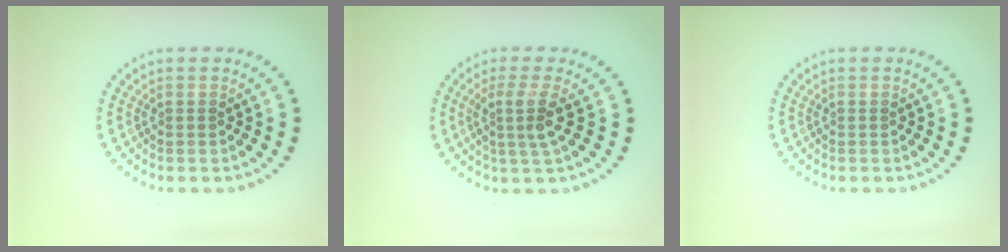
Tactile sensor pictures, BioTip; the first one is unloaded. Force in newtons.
{"total": 2.8, "press": 2.0, "slide": 1.9}
{"total": 0.0}